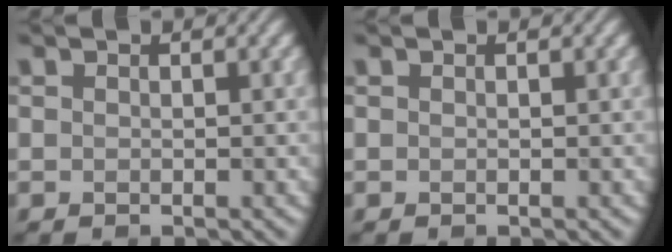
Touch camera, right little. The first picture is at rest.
{"total": 0.0}